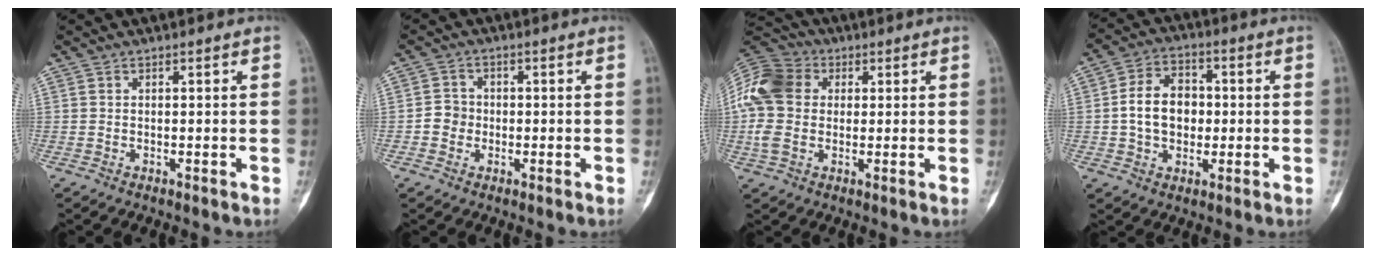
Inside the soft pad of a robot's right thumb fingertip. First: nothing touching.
{"total": 3.3, "force": [-0.7, 3.1, 1.0], "torque": [-0.003, 0.010, -0.020]}
{"total": 15.2, "force": [2.2, 11.4, 9.8], "torque": [-0.214, 0.026, 0.034]}
{"total": 10.0, "force": [-0.2, 7.4, 6.8], "torque": [-0.091, 0.017, -0.009]}